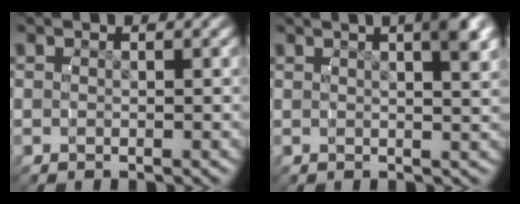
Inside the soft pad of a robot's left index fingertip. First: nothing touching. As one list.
[{"total": 3.2, "force": [1.2, 0.4, 2.9], "torque": [-0.032, 0.010, 0.017]}]